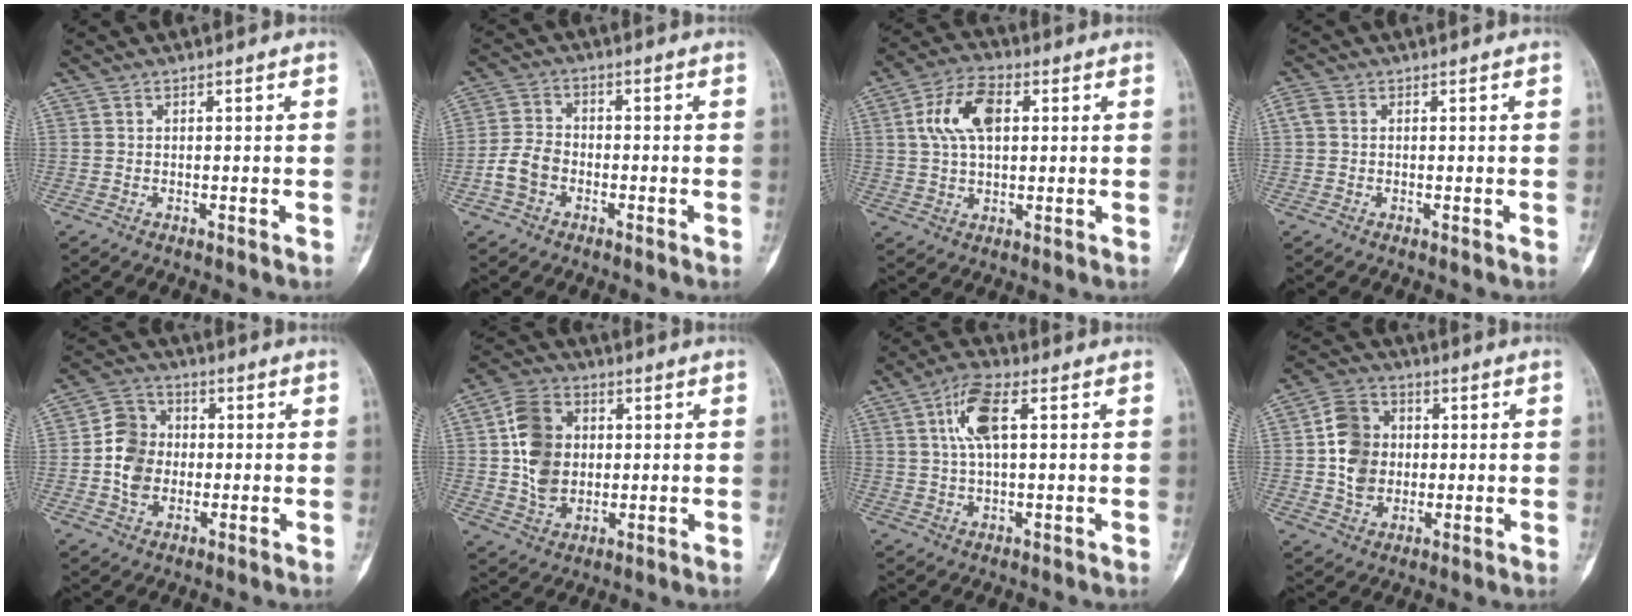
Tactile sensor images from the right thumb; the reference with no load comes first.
{"total": 5.8, "force": [-2.2, 4.3, 3.3], "torque": [-0.061, 0.021, -0.047]}
{"total": 10.2, "force": [2.4, 5.9, 7.9], "torque": [-0.146, 0.012, 0.039]}
{"total": 1.9, "force": [0.3, 1.5, 1.1], "torque": [-0.029, 0.007, 0.005]}
{"total": 8.9, "force": [-0.8, 7.4, 4.8], "torque": [-0.064, 0.017, -0.022]}
{"total": 11.7, "force": [1.2, 9.1, 7.3], "torque": [-0.110, 0.004, 0.023]}
{"total": 8.4, "force": [2.4, 3.2, 7.4], "torque": [-0.146, 0.010, 0.043]}
{"total": 10.3, "force": [0.4, 8.5, 5.8], "torque": [-0.079, 0.008, 0.004]}